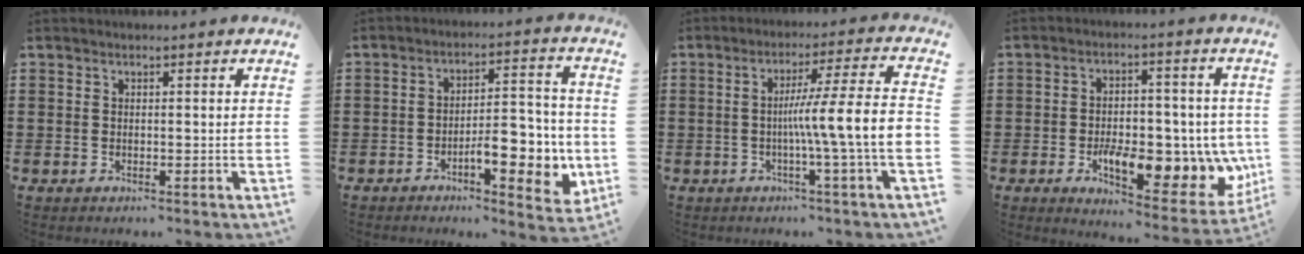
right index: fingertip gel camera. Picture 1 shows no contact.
{"total": 9.3, "force": [-3.2, 3.8, 7.9], "torque": [-0.092, -0.005, -0.053]}
{"total": 10.1, "force": [-1.7, -0.7, 9.9], "torque": [-0.167, -0.013, -0.038]}
{"total": 12.1, "force": [-2.3, 6.2, 10.2], "torque": [-0.156, -0.003, -0.027]}